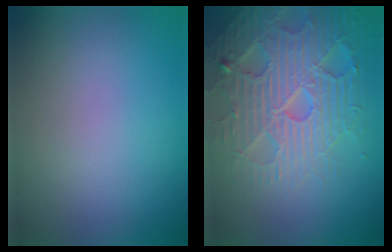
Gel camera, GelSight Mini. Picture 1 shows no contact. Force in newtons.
{"total": 7.0, "press": 6.9, "slide": 1.4}